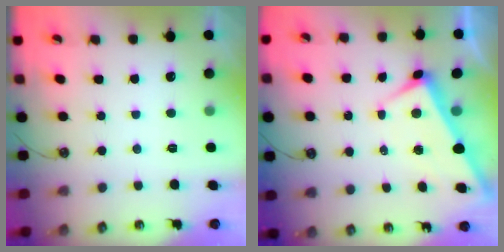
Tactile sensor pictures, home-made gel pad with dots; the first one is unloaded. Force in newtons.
{"total": 2.8, "press": 2.7, "slide": 0.6}